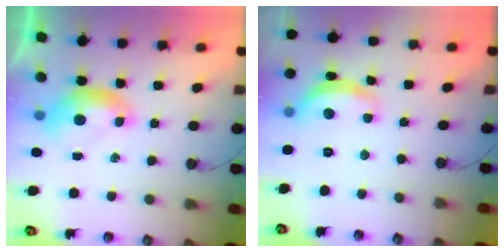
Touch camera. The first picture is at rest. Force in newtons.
{"total": 6.7, "press": 6.7, "slide": 0.7}